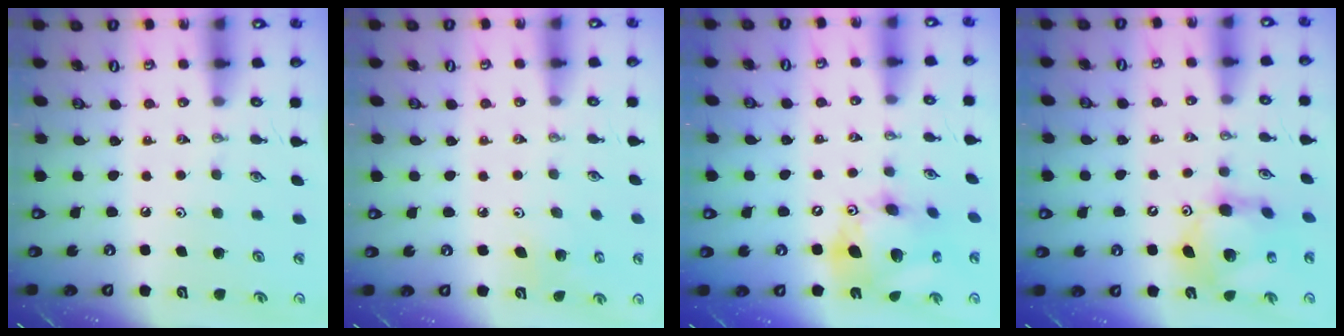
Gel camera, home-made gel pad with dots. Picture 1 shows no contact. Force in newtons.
{"total": 3.9, "press": 3.9, "slide": 0.3}
{"total": 16.8, "press": 16.5, "slide": 3.0}
{"total": 14.4, "press": 14.3, "slide": 1.2}